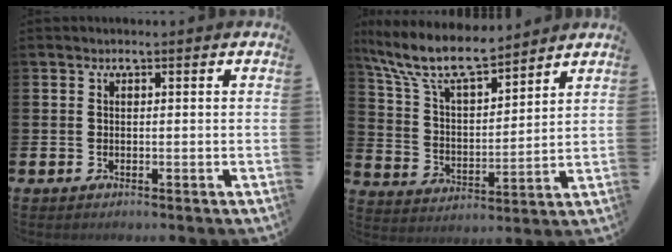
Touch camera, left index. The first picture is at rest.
{"total": 10.3, "force": [8.9, 2.4, 4.4], "torque": [-0.121, -0.047, 0.159]}